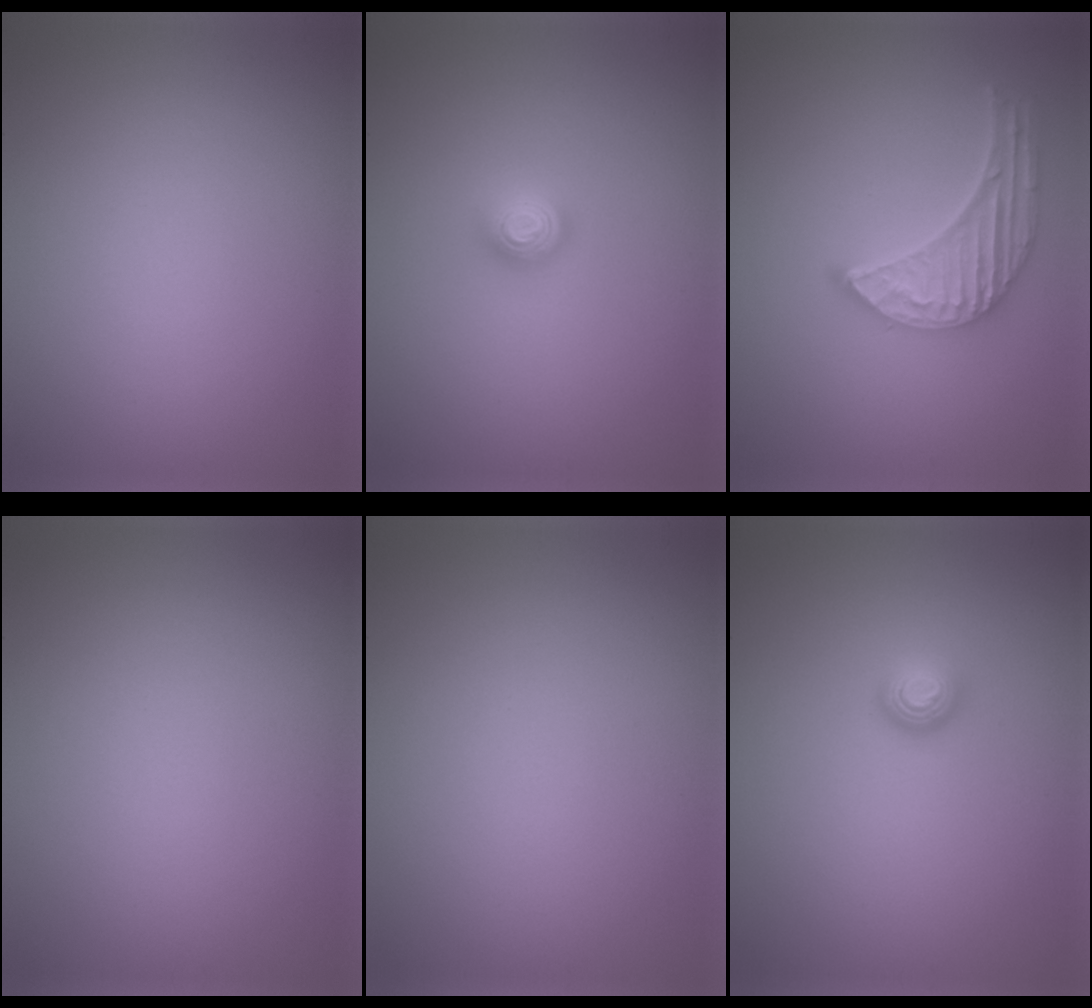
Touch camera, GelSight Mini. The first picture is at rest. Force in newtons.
{"total": 1.7, "press": 1.3, "slide": 1.1}
{"total": 5.1, "press": 4.0, "slide": 3.2}
{"total": 0.0}
{"total": 0.0}
{"total": 1.6, "press": 1.0, "slide": 1.3}